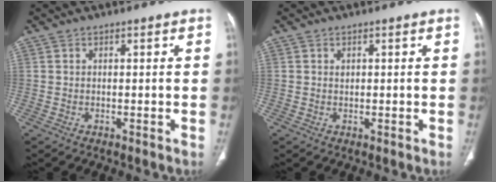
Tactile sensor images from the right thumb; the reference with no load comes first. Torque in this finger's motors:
{"motor_torque": [0.18, 0.10, 0.22, -0.24, 0.03]}